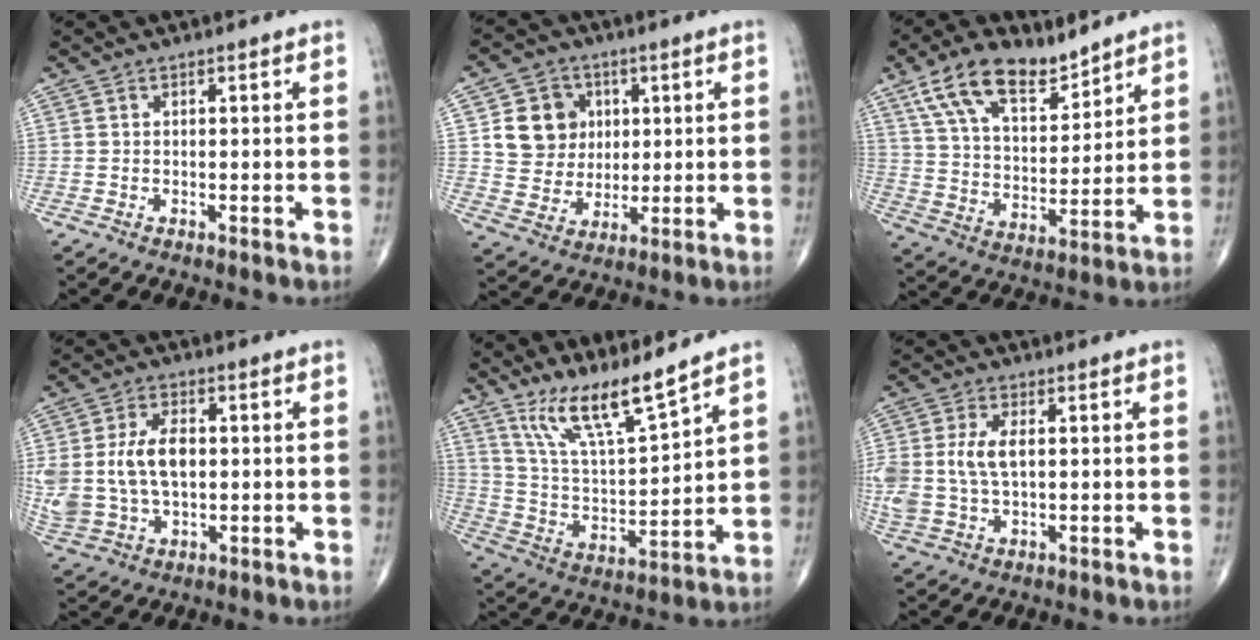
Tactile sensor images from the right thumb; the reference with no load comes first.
{"total": 10.5, "force": [2.6, 9.4, 4.0], "torque": [-0.029, -0.006, 0.050]}
{"total": 14.6, "force": [9.7, 6.8, 8.4], "torque": [-0.128, -0.044, 0.184]}
{"total": 13.7, "force": [0.9, 8.6, 10.6], "torque": [-0.218, 0.006, 0.027]}
{"total": 12.2, "force": [9.8, 1.3, 7.2], "torque": [-0.128, -0.066, 0.194]}
{"total": 9.3, "force": [0.9, 5.3, 7.6], "torque": [-0.177, 0.005, 0.023]}